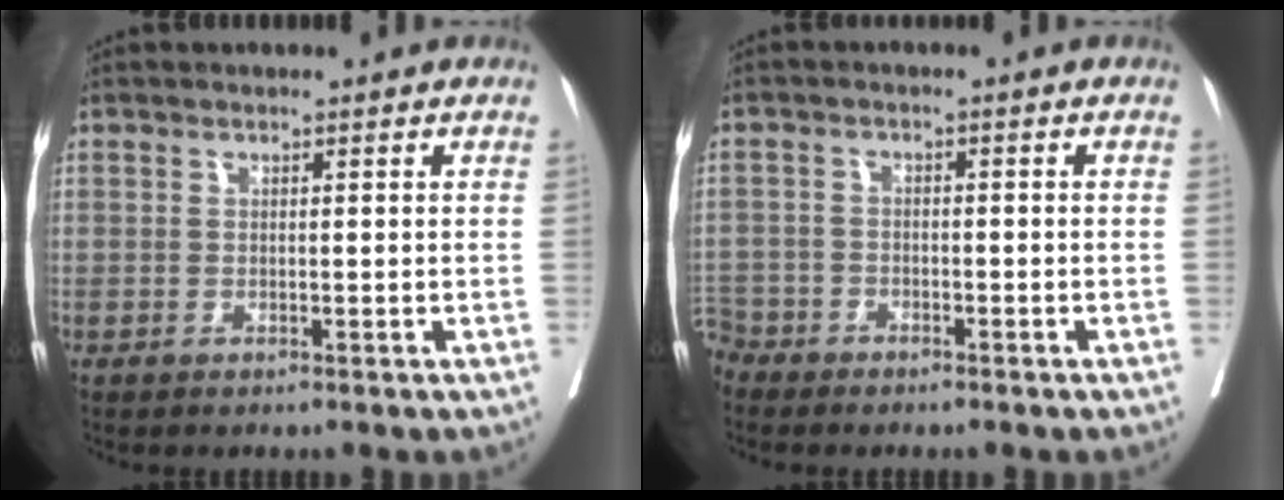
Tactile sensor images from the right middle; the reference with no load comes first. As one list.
[{"total": 4.3, "force": [-3.7, 2.2, -0.4], "torque": [0.008, 0.001, -0.077]}]